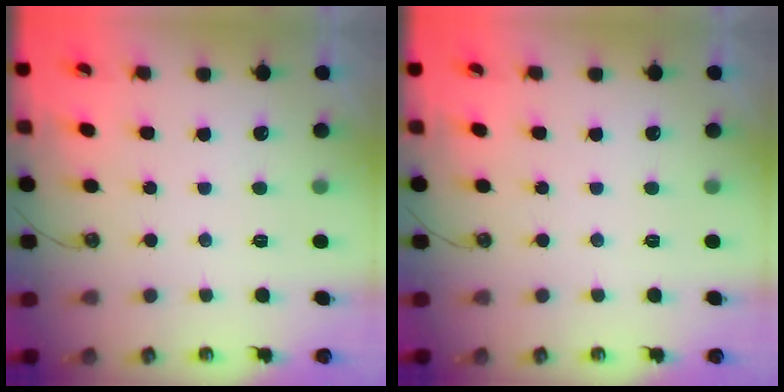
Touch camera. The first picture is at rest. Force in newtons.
{"total": 0.0}